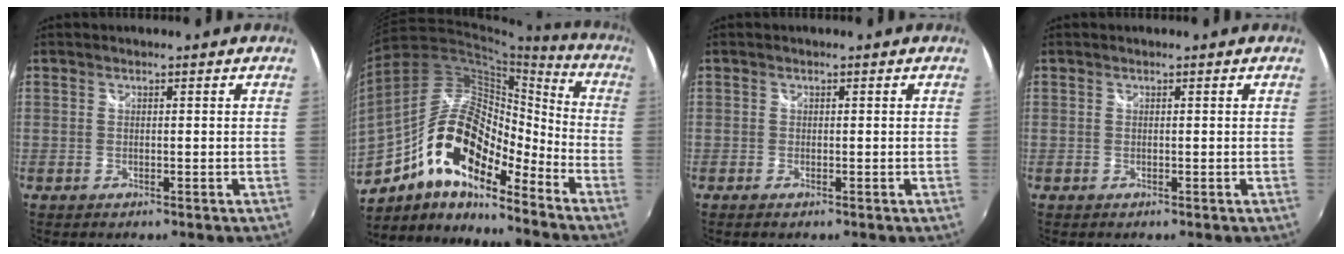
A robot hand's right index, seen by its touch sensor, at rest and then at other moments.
{"total": 19.8, "force": [-11.5, 7.6, 14.2], "torque": [-0.259, -0.007, -0.220]}
{"total": 0.6, "force": [-0.4, 0.3, 0.2], "torque": [-0.005, -0.004, -0.010]}
{"total": 0.0}